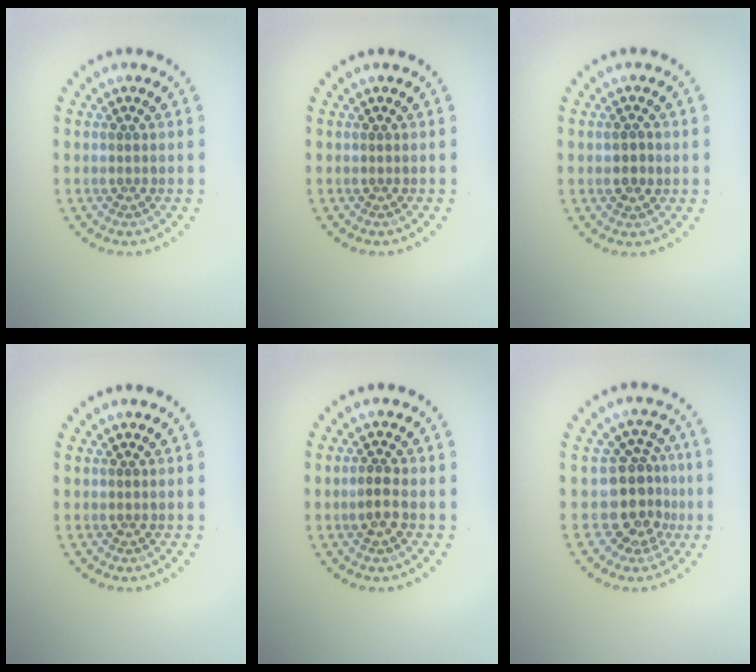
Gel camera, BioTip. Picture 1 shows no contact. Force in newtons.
{"total": 0.0}
{"total": 1.2, "press": 1.2, "slide": 0.0}
{"total": 0.0}
{"total": 1.8, "press": 1.7, "slide": 0.6}
{"total": 3.8, "press": 3.0, "slide": 2.3}